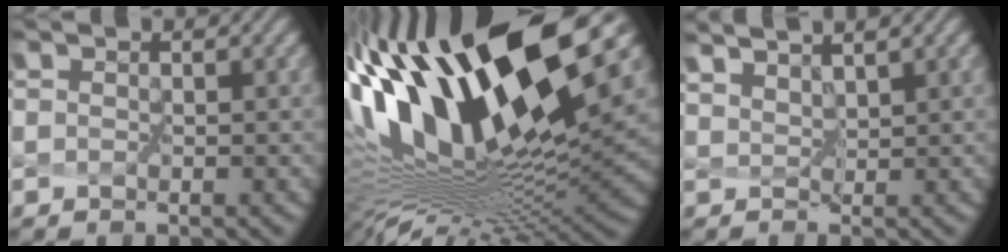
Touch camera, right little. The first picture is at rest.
{"total": 17.2, "force": [3.4, 6.3, 15.6], "torque": [-0.271, 0.007, 0.059]}
{"total": 2.5, "force": [2.5, -0.3, 0.3], "torque": [-0.020, 0.004, 0.048]}